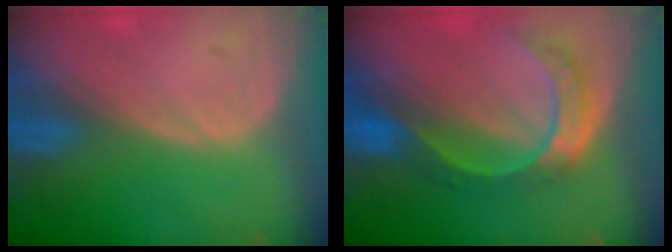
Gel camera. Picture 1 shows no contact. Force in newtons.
{"total": 8.3, "press": 6.9, "slide": 4.6}